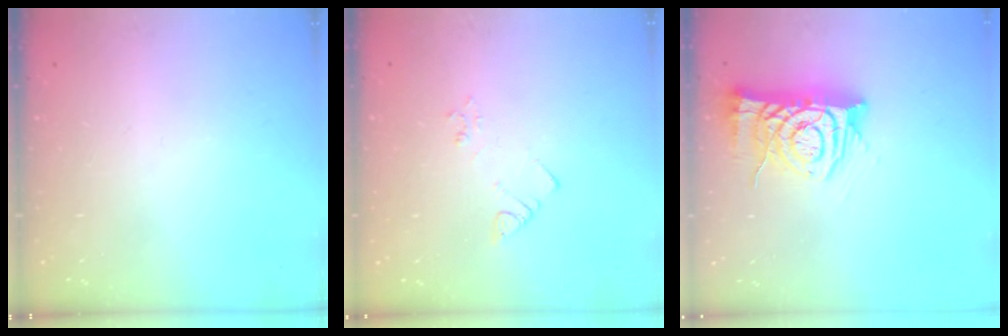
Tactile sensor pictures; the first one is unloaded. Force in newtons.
{"total": 3.4, "press": 3.4, "slide": 0.5}
{"total": 11.9, "press": 11.9, "slide": 1.3}